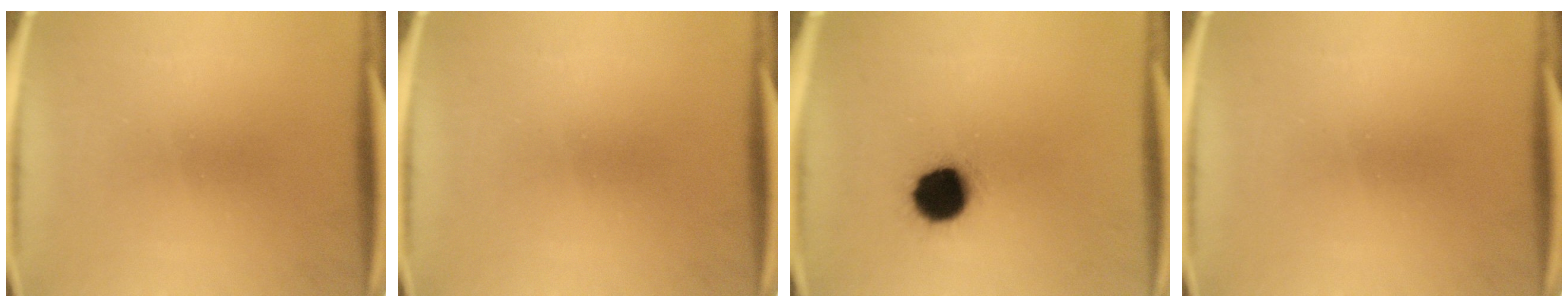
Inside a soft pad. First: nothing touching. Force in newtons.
{"total": 0.0}
{"total": 12.3}
{"total": 0.0}